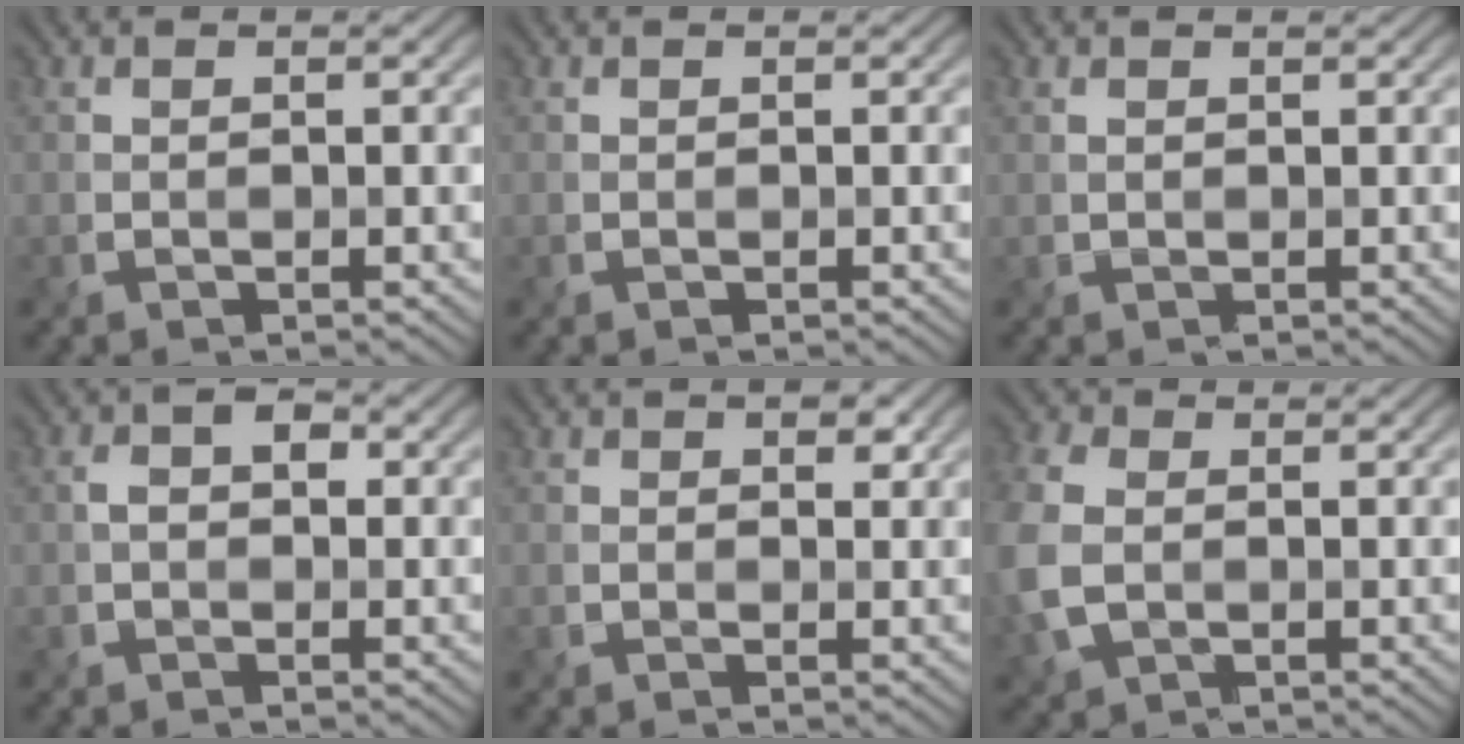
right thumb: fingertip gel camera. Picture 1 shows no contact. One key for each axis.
{"total": 0.0}
{"total": 0.8, "fx": 0.6, "fy": 0.2, "fz": 0.4, "tx": -0.013, "ty": 0.001, "tz": 0.013}
{"total": 2.9, "fx": 0.1, "fy": 2.1, "fz": 2.1, "tx": -0.035, "ty": 0.004, "tz": -0.006}
{"total": 2.0, "fx": 0.6, "fy": 1.5, "fz": 1.1, "tx": -0.016, "ty": -0.004, "tz": 0.009}
{"total": 7.0, "fx": -0.6, "fy": 5.0, "fz": 4.8, "tx": -0.162, "ty": -0.005, "tz": -0.016}